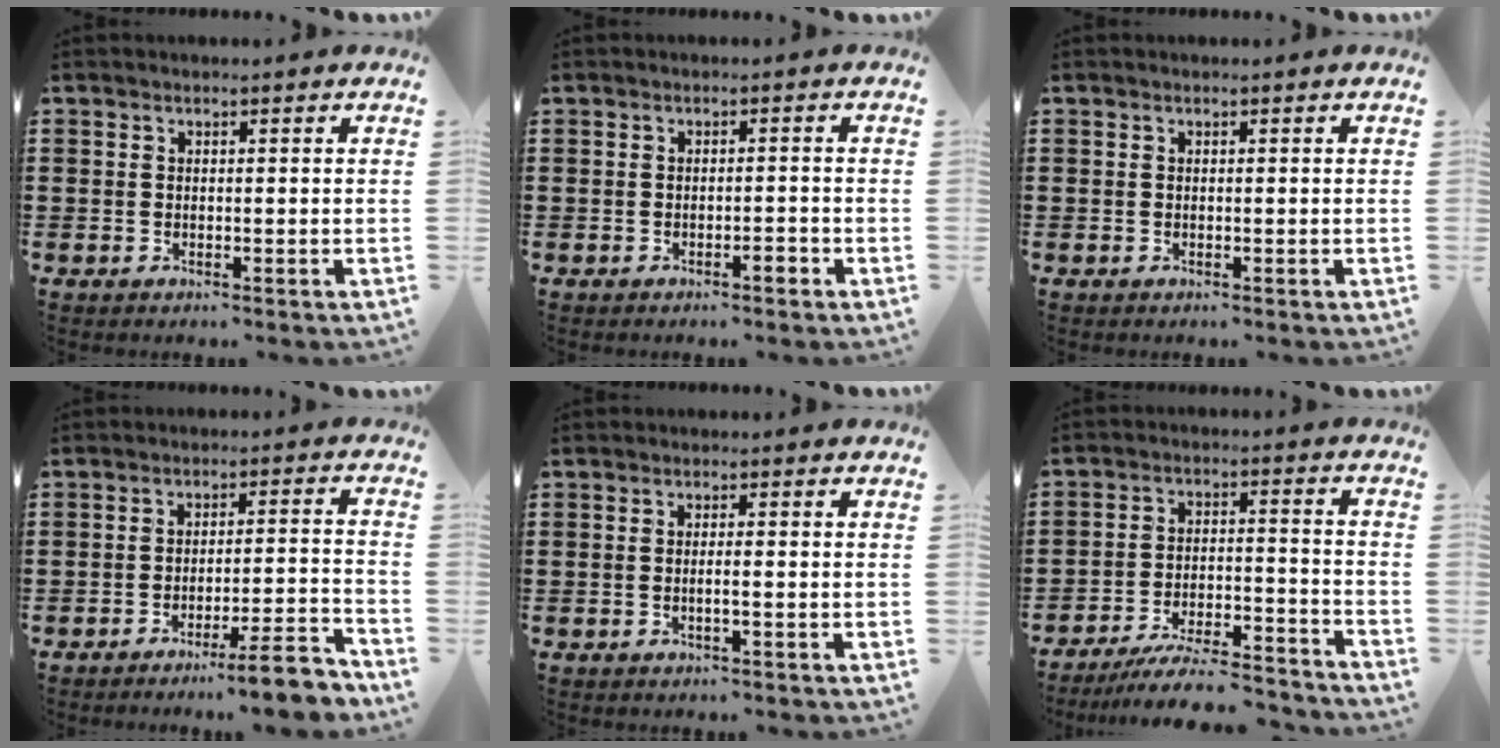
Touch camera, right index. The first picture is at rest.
{"total": 1.7, "force": [-1.2, 0.3, 1.2], "torque": [-0.023, 0.000, -0.021]}
{"total": 0.0}
{"total": 7.1, "force": [-5.6, 0.1, 4.3], "torque": [-0.064, -0.004, -0.103]}
{"total": 1.4, "force": [-0.5, -0.2, 1.3], "torque": [-0.022, -0.005, -0.010]}
{"total": 8.1, "force": [-7.4, 1.0, 3.1], "torque": [-0.050, 0.014, -0.142]}